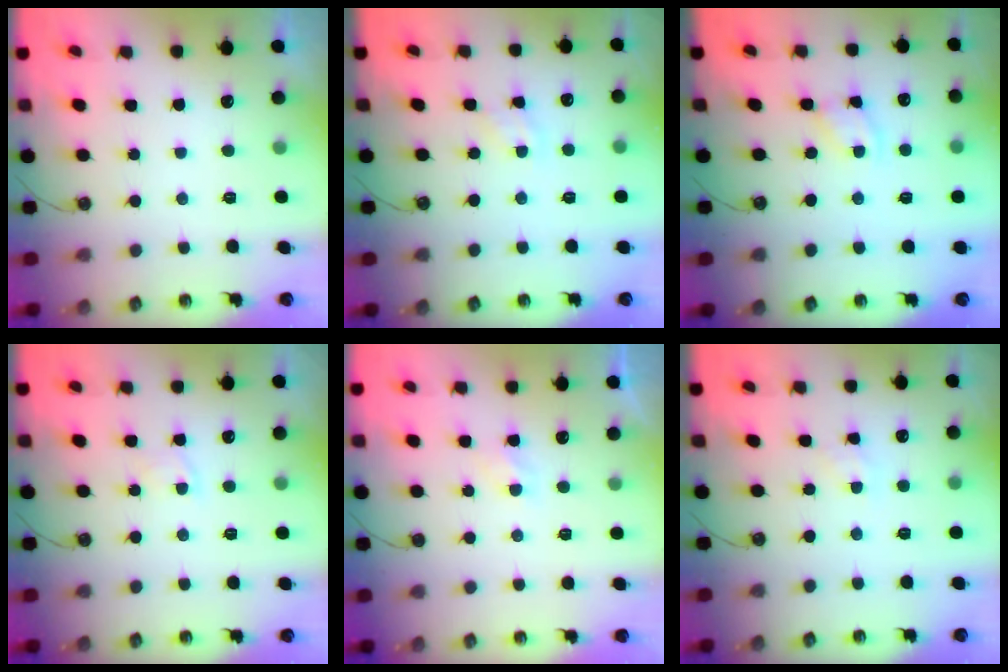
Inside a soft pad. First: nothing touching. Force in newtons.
{"total": 2.6, "press": 2.6, "slide": 0.4}
{"total": 2.8, "press": 2.8, "slide": 0.3}
{"total": 2.8, "press": 2.8, "slide": 0.4}
{"total": 2.3, "press": 2.3, "slide": 0.4}
{"total": 1.4, "press": 1.3, "slide": 0.2}